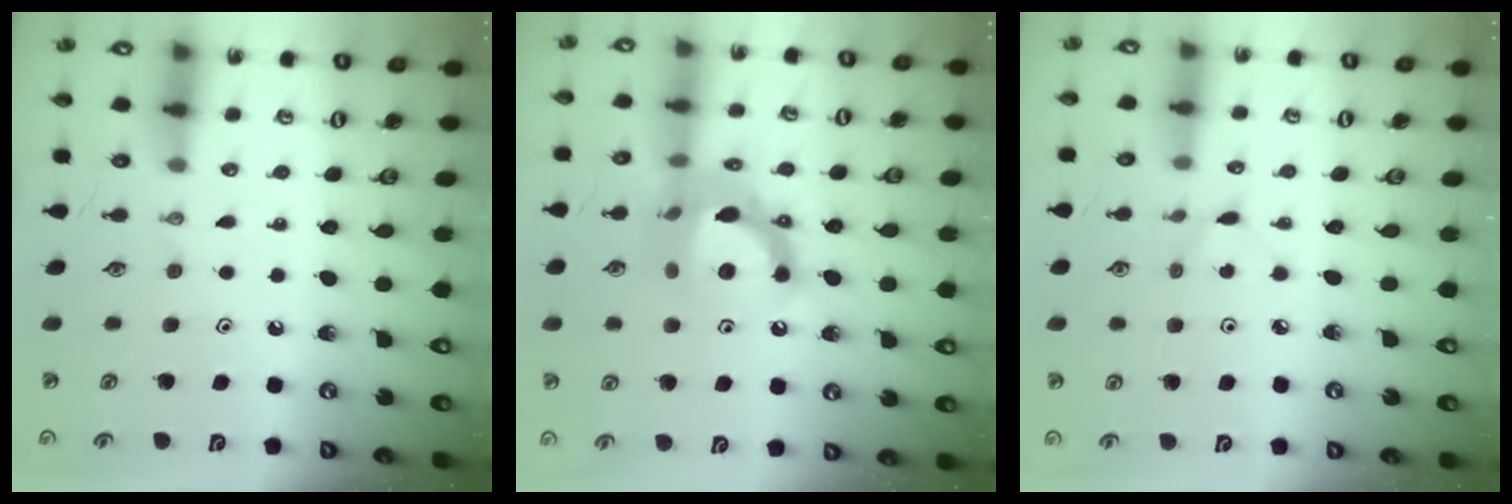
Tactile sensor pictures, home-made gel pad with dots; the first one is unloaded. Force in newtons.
{"total": 15.2, "press": 15.1, "slide": 1.2}
{"total": 2.3, "press": 2.3, "slide": 0.3}